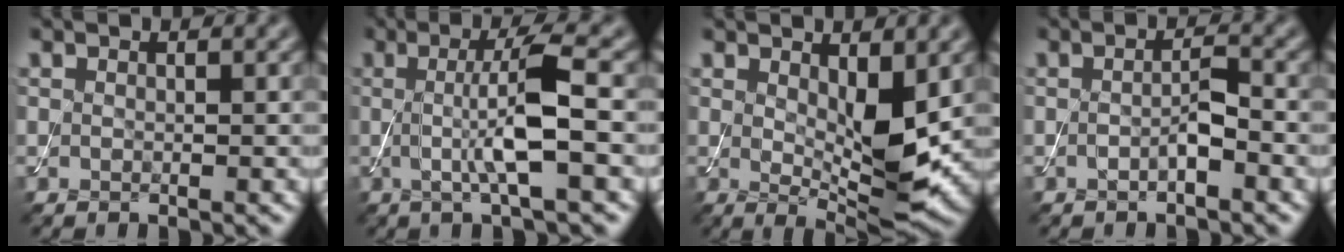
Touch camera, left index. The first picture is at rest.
{"total": 5.6, "force": [0.0, 1.0, 5.5], "torque": [-0.105, 0.000, -0.003]}
{"total": 5.6, "force": [0.8, 2.2, 5.1], "torque": [-0.085, -0.016, 0.020]}
{"total": 1.8, "force": [-0.6, 0.3, 1.6], "torque": [-0.028, 0.003, -0.014]}